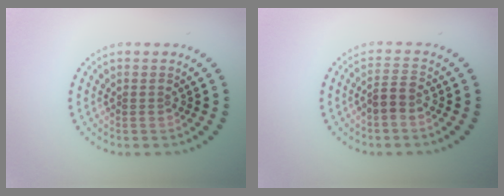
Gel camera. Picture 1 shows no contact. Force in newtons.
{"total": 1.9, "press": 1.6, "slide": 1.1}